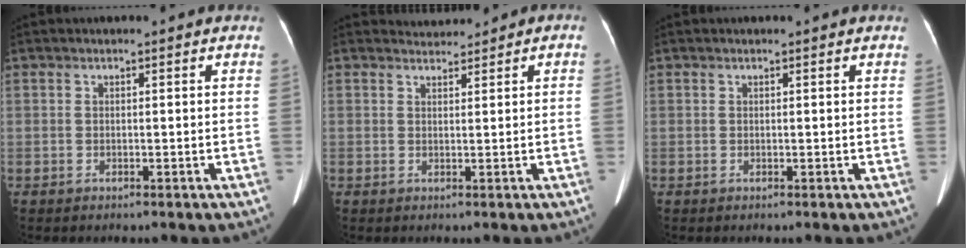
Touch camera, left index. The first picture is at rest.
{"total": 1.4, "force": [1.1, 0.7, -0.4], "torque": [0.010, 0.013, 0.016]}
{"total": 0.6, "force": [0.6, 0.1, 0.2], "torque": [-0.010, 0.005, 0.004]}